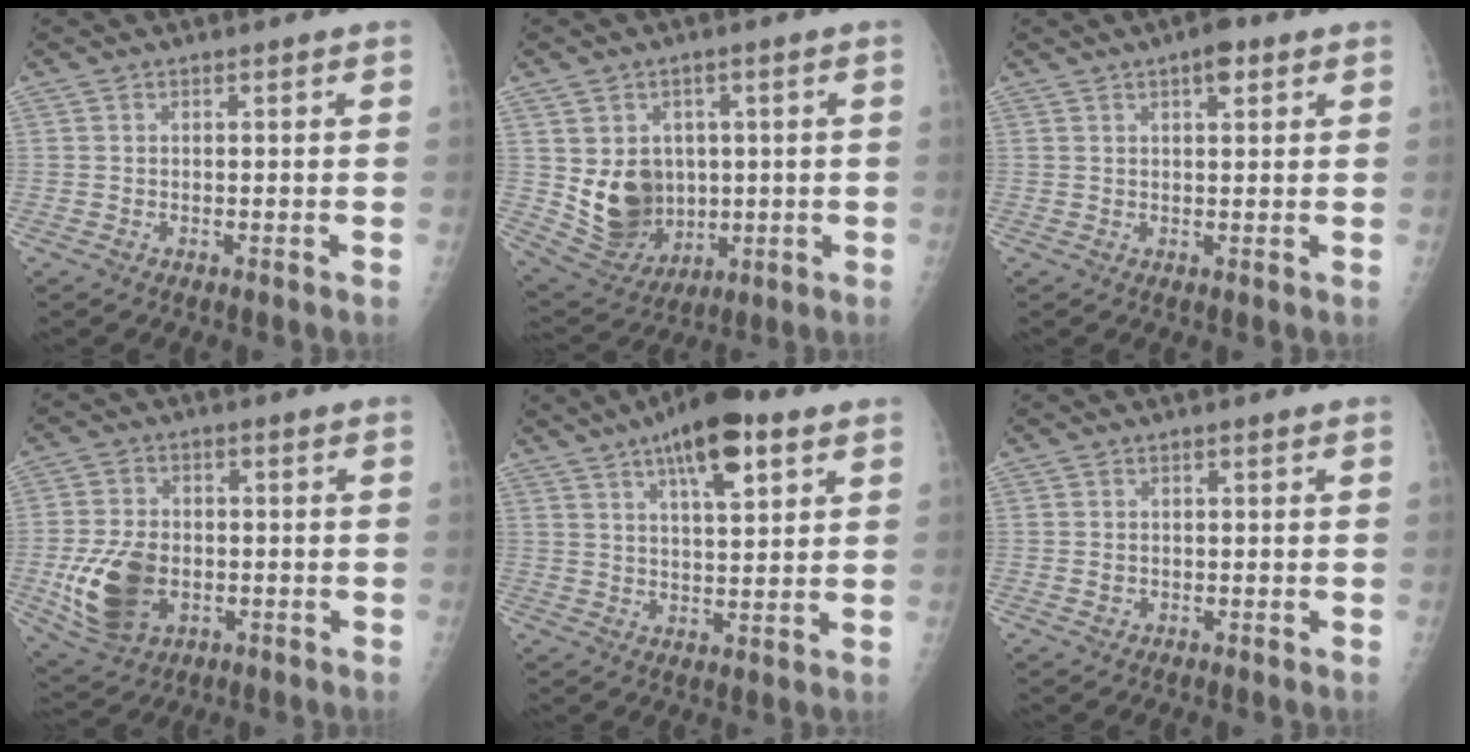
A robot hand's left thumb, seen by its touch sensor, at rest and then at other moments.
{"total": 12.3, "force": [0.6, 10.1, 7.0], "torque": [-0.080, -0.015, 0.039]}
{"total": 3.5, "force": [2.0, 1.3, 2.6], "torque": [-0.031, -0.005, 0.025]}
{"total": 12.8, "force": [-2.7, 8.7, 9.0], "torque": [-0.161, 0.002, -0.037]}
{"total": 12.6, "force": [6.8, 4.1, 9.8], "torque": [-0.137, -0.016, 0.106]}
{"total": 1.3, "force": [-0.2, 1.1, 0.7], "torque": [-0.010, 0.003, -0.001]}